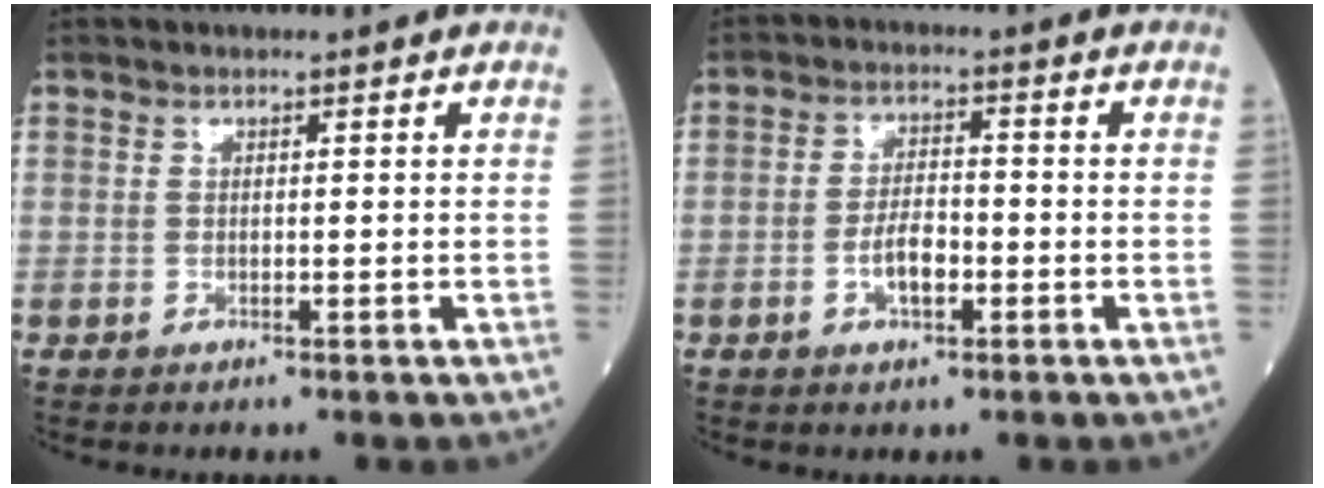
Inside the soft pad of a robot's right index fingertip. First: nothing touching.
{"total": 4.6, "force": [-1.6, 1.9, 3.9], "torque": [-0.074, 0.005, -0.030]}